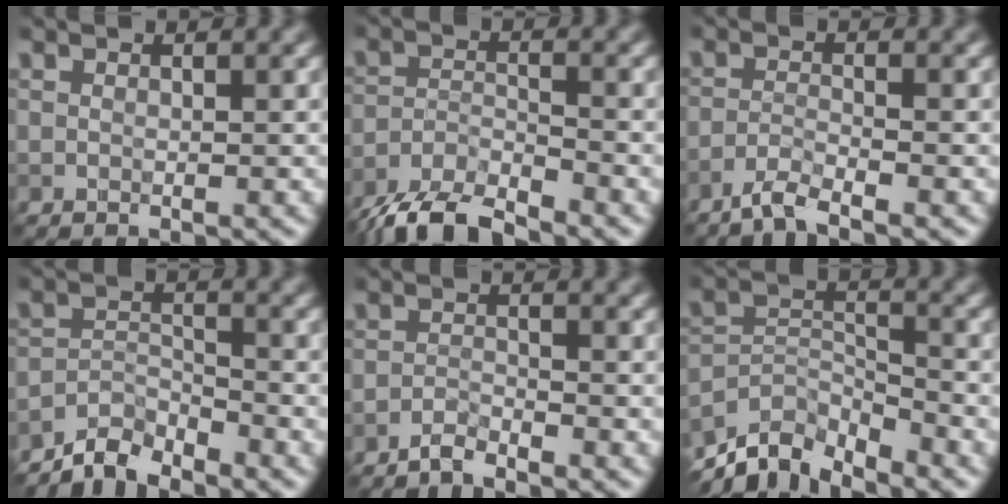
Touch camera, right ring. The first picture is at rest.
{"total": 6.8, "force": [-6.2, 1.4, 2.3], "torque": [-0.048, -0.011, -0.113]}
{"total": 2.6, "force": [-2.4, 0.2, 1.0], "torque": [-0.017, 0.002, -0.053]}
{"total": 3.7, "force": [-3.6, 0.4, 0.1], "torque": [-0.001, 0.004, -0.071]}
{"total": 1.8, "force": [-1.8, 0.1, 0.0], "torque": [0.002, 0.005, -0.035]}
{"total": 6.7, "force": [-6.0, 2.1, 2.2], "torque": [-0.043, -0.010, -0.109]}